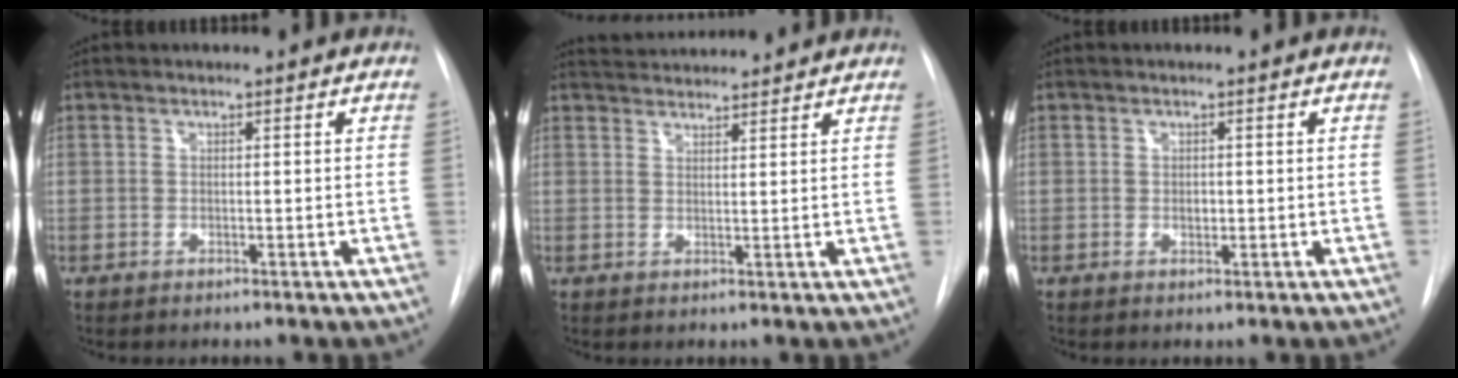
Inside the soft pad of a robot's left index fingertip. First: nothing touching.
{"total": 7.6, "force": [7.3, 0.7, 1.6], "torque": [-0.033, 0.030, 0.107]}
{"total": 0.8, "force": [0.0, 0.6, 0.6], "torque": [-0.008, -0.001, 0.000]}